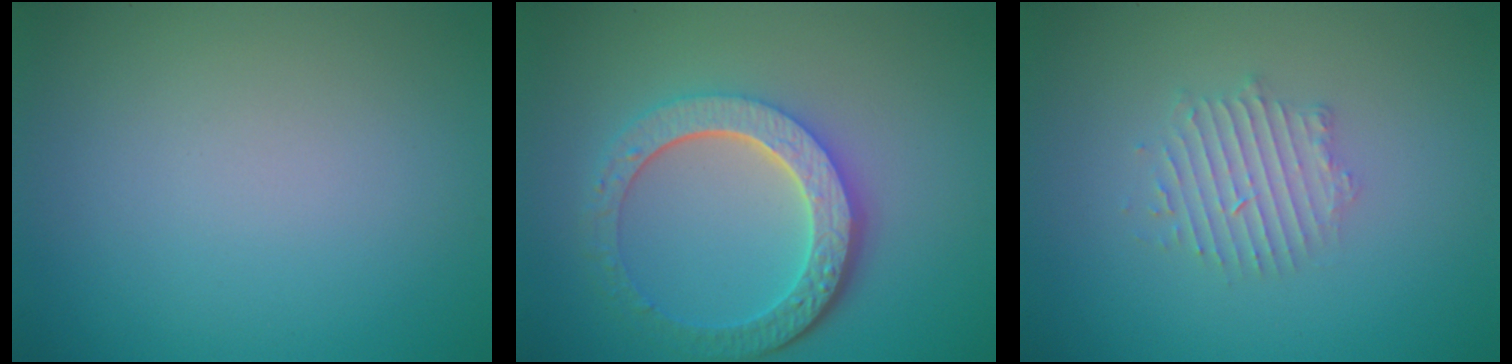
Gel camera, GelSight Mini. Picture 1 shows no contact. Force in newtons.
{"total": 6.2, "press": 4.6, "slide": 4.1}
{"total": 2.4, "press": 2.4, "slide": 0.3}